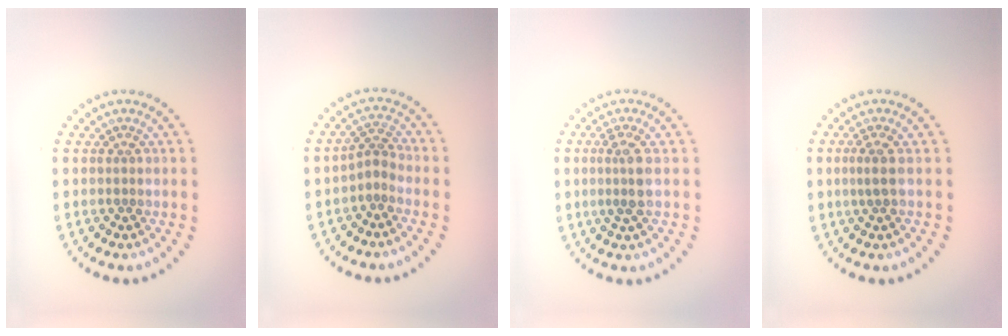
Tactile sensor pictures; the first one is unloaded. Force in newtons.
{"total": 1.9, "press": 1.3, "slide": 1.4}
{"total": 2.1, "press": 1.8, "slide": 1.1}
{"total": 1.5, "press": 1.2, "slide": 1.0}